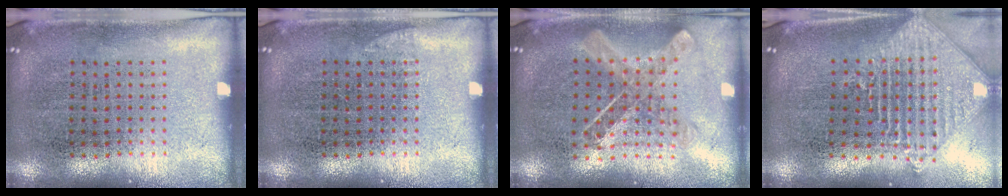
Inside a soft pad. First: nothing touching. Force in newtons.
{"total": 0.6, "press": 0.6, "slide": 0.2}
{"total": 0.9, "press": 0.9, "slide": 0.1}
{"total": 2.3, "press": 1.8, "slide": 1.4}